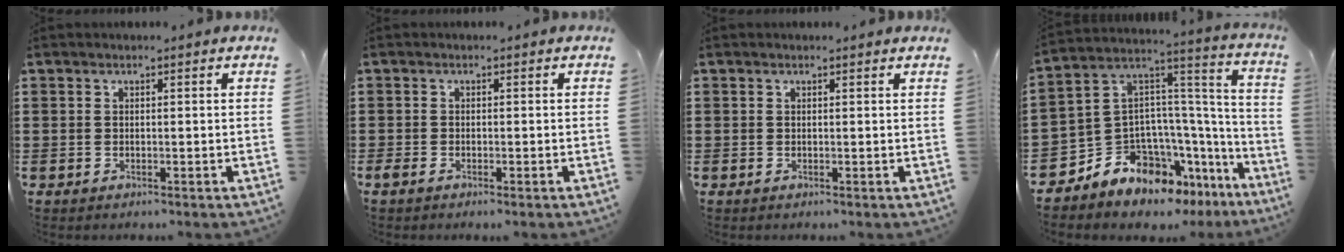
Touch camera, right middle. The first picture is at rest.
{"total": 0.7, "force": [-0.5, 0.1, 0.4], "torque": [-0.019, -0.009, -0.010]}
{"total": 0.0}
{"total": 7.8, "force": [-6.6, 4.0, 1.3], "torque": [-0.054, -0.014, -0.133]}